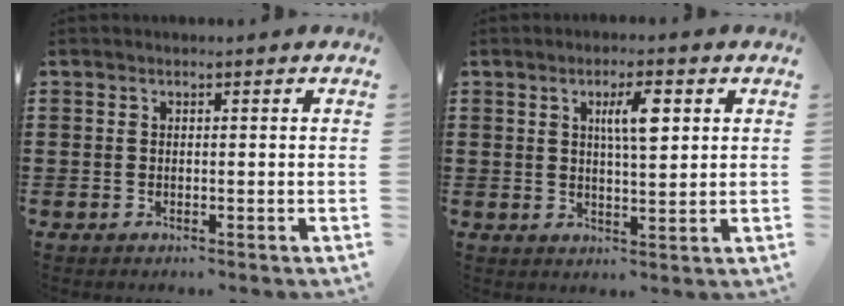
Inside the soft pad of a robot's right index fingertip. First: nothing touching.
{"total": 5.3, "force": [1.7, 1.4, 4.8], "torque": [-0.092, 0.008, 0.024]}